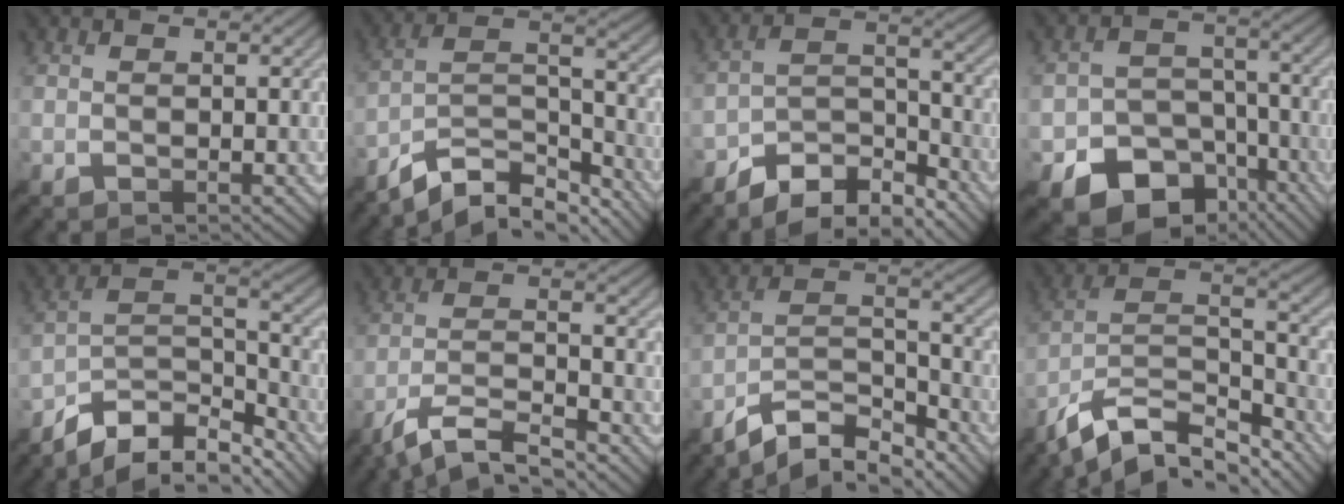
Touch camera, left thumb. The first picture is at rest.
{"total": 10.9, "force": [-8.8, 3.3, 5.6], "torque": [-0.101, 0.003, -0.167]}
{"total": 9.1, "force": [-7.7, 3.0, 3.8], "torque": [-0.057, 0.010, -0.147]}
{"total": 12.2, "force": [-7.8, 8.3, 4.6], "torque": [-0.088, -0.022, -0.117]}
{"total": 11.0, "force": [-8.7, 3.7, 5.5], "torque": [-0.097, 0.002, -0.161]}
{"total": 9.0, "force": [-7.1, 1.6, 5.3], "torque": [-0.099, 0.001, -0.140]}
{"total": 9.9, "force": [-8.2, 2.4, 4.9], "torque": [-0.089, 0.007, -0.159]}
{"total": 12.9, "force": [-9.9, 4.2, 7.0], "torque": [-0.151, -0.001, -0.183]}